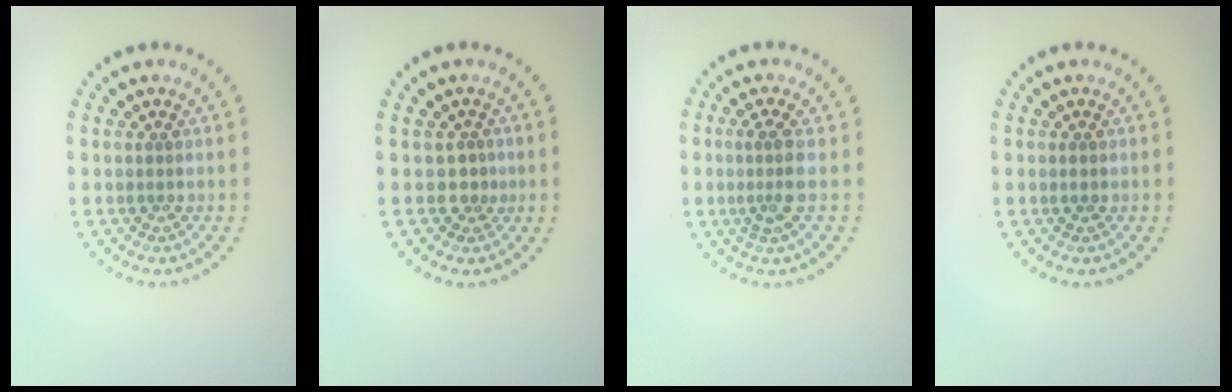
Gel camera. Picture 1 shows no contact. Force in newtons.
{"total": 1.2, "press": 0.7, "slide": 1.0}
{"total": 2.4, "press": 1.9, "slide": 1.5}
{"total": 0.7, "press": 0.7, "slide": 0.0}